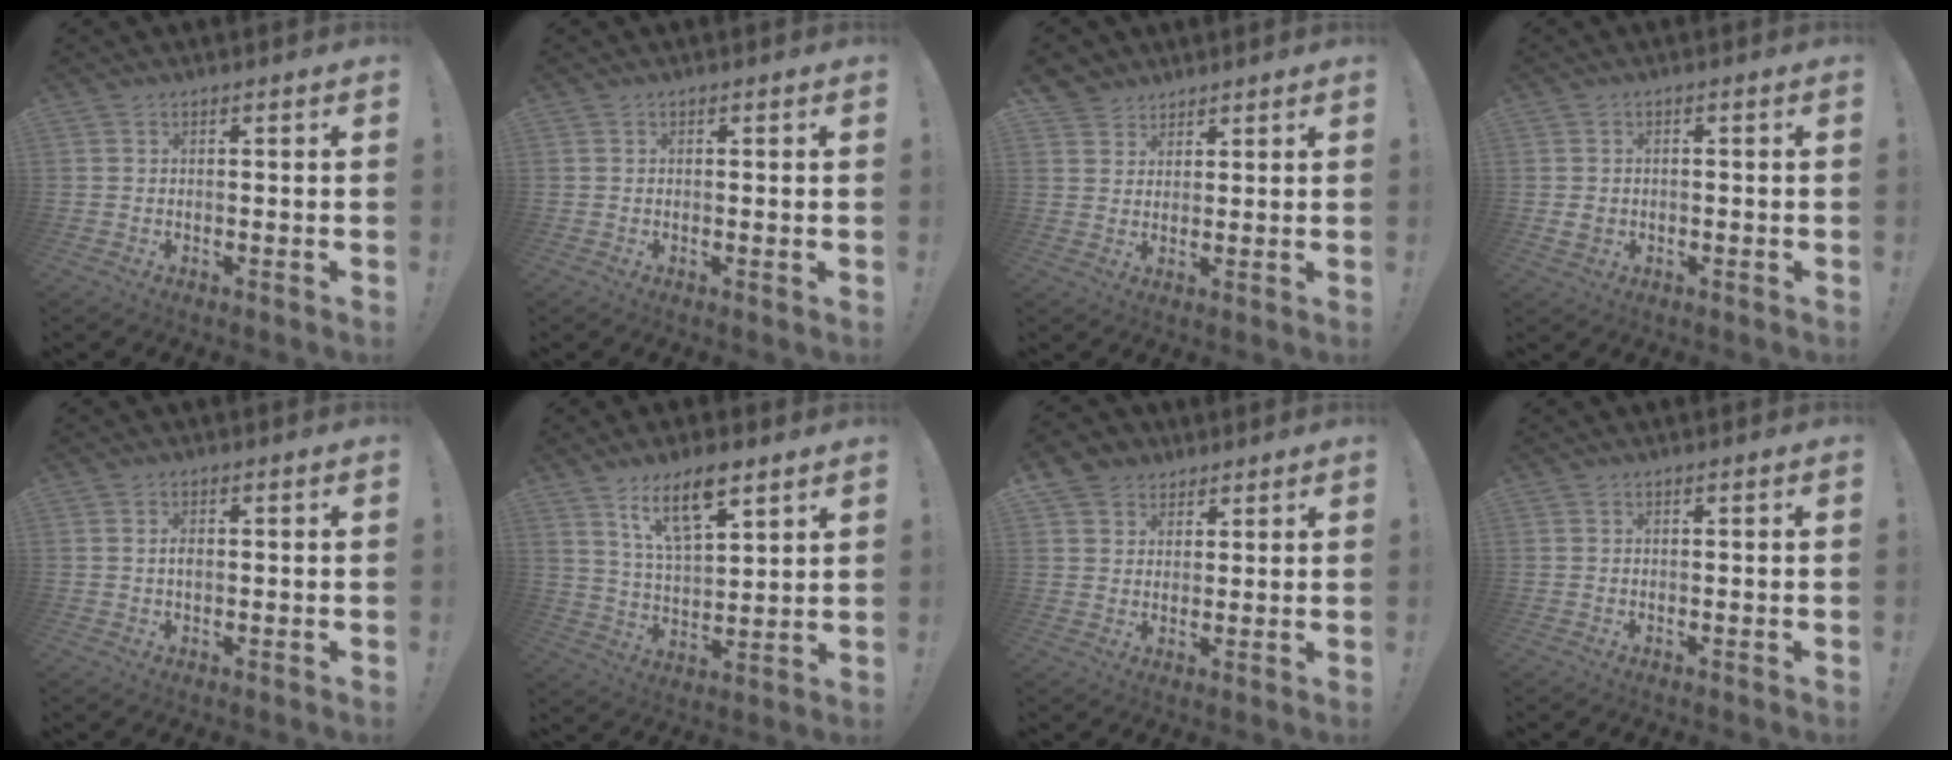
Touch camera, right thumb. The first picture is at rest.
{"total": 0.6, "force": [0.1, -0.2, 0.6], "torque": [-0.006, -0.004, 0.001]}
{"total": 4.4, "force": [3.3, 2.9, 0.0], "torque": [0.004, -0.026, 0.062]}
{"total": 2.2, "force": [-0.5, 1.8, 1.1], "torque": [-0.012, 0.003, -0.008]}
{"total": 1.3, "force": [-0.1, 1.0, 0.8], "torque": [-0.024, 0.007, -0.001]}
{"total": 12.4, "force": [8.1, 4.7, 8.1], "torque": [-0.137, -0.038, 0.141]}
{"total": 6.2, "force": [3.5, 5.0, 1.1], "torque": [-0.010, -0.022, 0.068]}
{"total": 0.0}